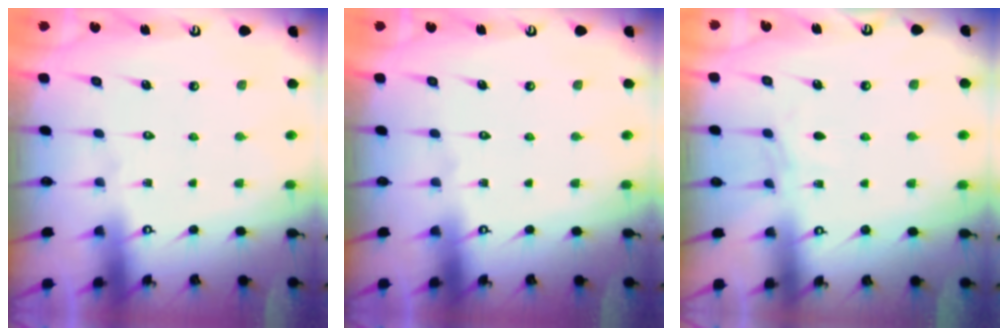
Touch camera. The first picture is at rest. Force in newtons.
{"total": 0.0}
{"total": 3.2, "press": 3.1, "slide": 0.5}